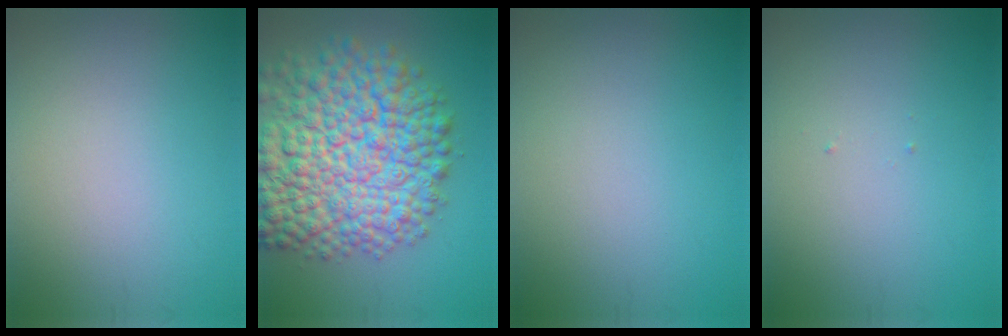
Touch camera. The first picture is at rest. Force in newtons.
{"total": 13.3, "press": 13.3, "slide": 0.5}
{"total": 0.0}
{"total": 0.0}